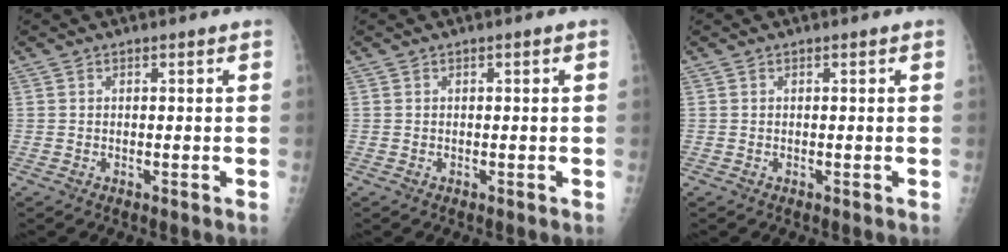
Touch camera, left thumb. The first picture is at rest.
{"total": 0.0}
{"total": 0.0}